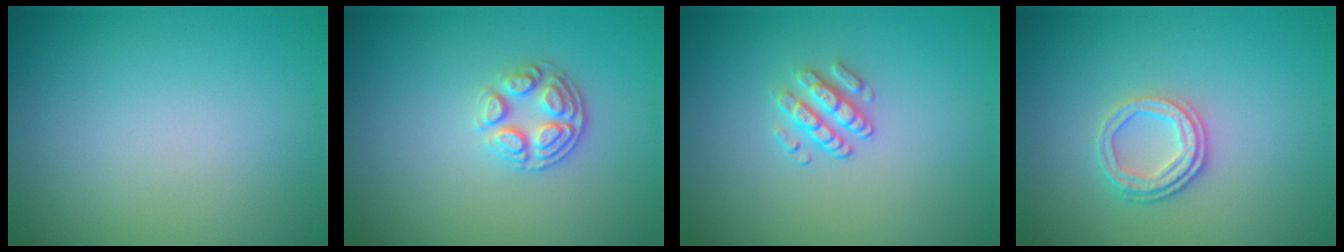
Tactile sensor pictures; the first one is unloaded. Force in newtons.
{"total": 2.8, "press": 2.6, "slide": 1.2}
{"total": 2.0, "press": 1.6, "slide": 1.3}
{"total": 2.6, "press": 2.3, "slide": 1.1}